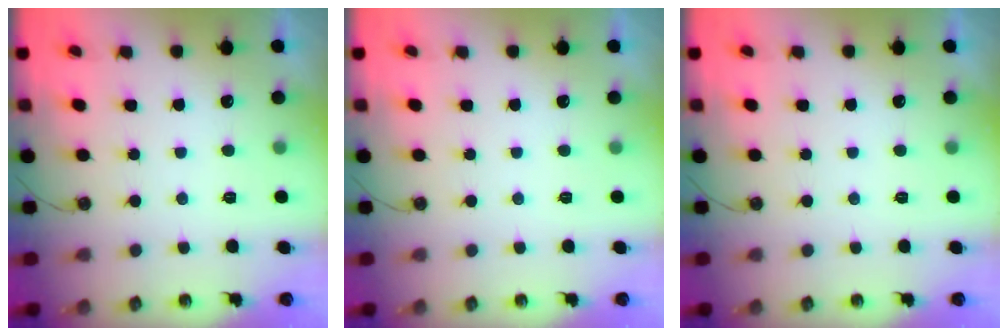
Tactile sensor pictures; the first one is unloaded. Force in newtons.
{"total": 0.0}
{"total": 0.0}